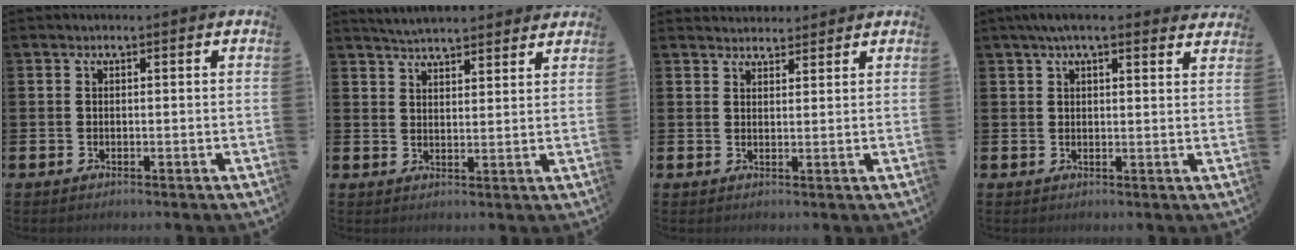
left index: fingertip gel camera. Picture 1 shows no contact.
{"total": 4.4, "force": [4.4, 0.5, 0.5], "torque": [-0.018, -0.020, 0.079]}
{"total": 2.7, "force": [2.6, 0.7, -0.1], "torque": [0.011, -0.015, 0.045]}
{"total": 4.3, "force": [3.6, 0.9, 2.2], "torque": [-0.049, -0.007, 0.065]}